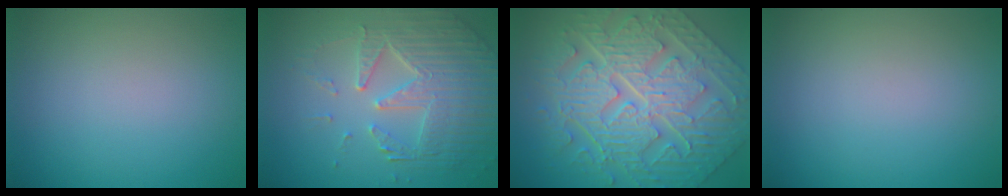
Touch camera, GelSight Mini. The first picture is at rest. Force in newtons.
{"total": 6.4, "press": 5.0, "slide": 4.0}
{"total": 11.1, "press": 7.8, "slide": 7.9}
{"total": 0.0}